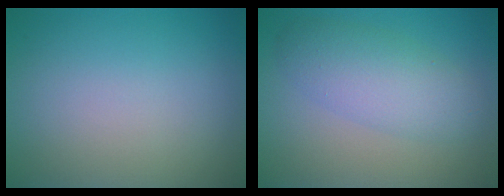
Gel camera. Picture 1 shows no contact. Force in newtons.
{"total": 4.3, "press": 4.3, "slide": 0.1}